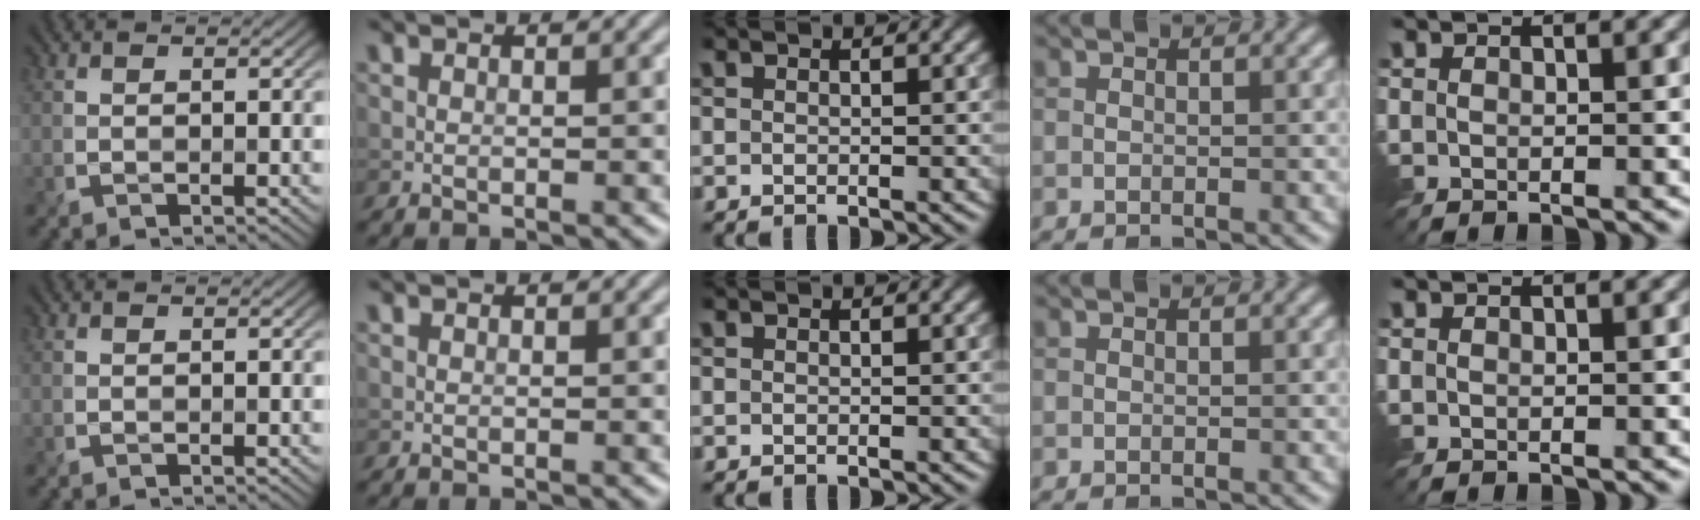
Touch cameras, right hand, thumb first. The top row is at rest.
{}